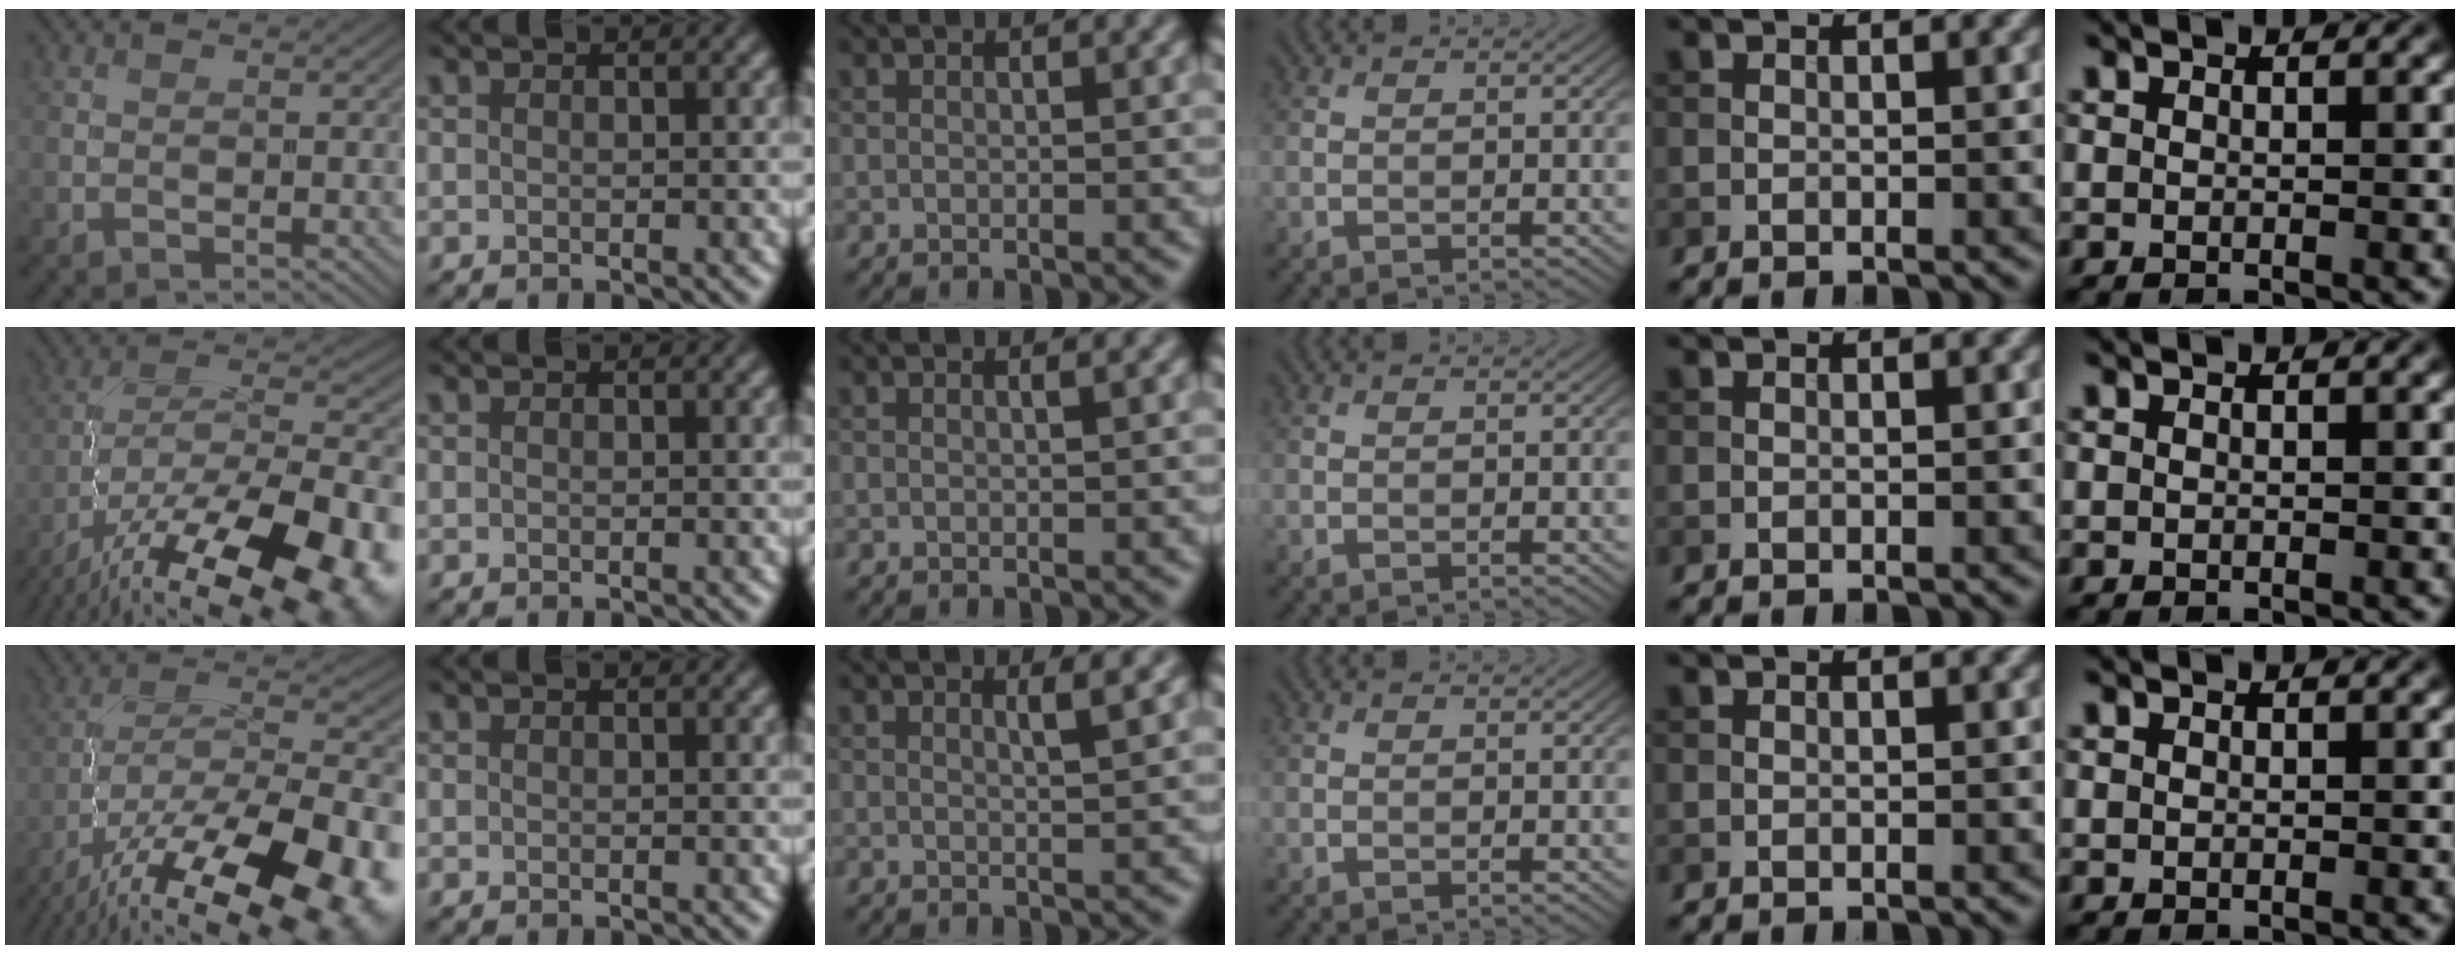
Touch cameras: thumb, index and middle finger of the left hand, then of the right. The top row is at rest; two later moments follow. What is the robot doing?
{"motion": "screw", "object": "dispenser bottle"}